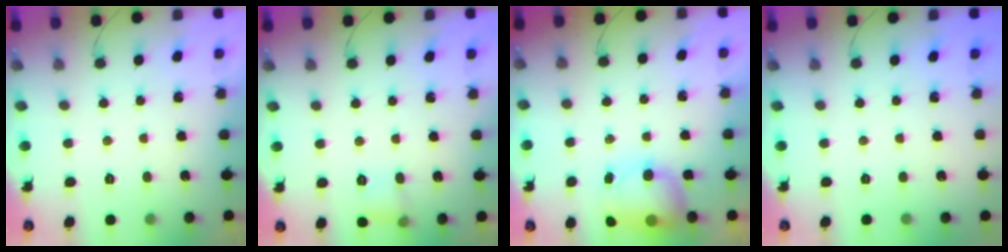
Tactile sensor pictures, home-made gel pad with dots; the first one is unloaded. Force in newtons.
{"total": 4.8, "press": 4.6, "slide": 1.4}
{"total": 11.2, "press": 9.0, "slide": 6.7}
{"total": 0.0}